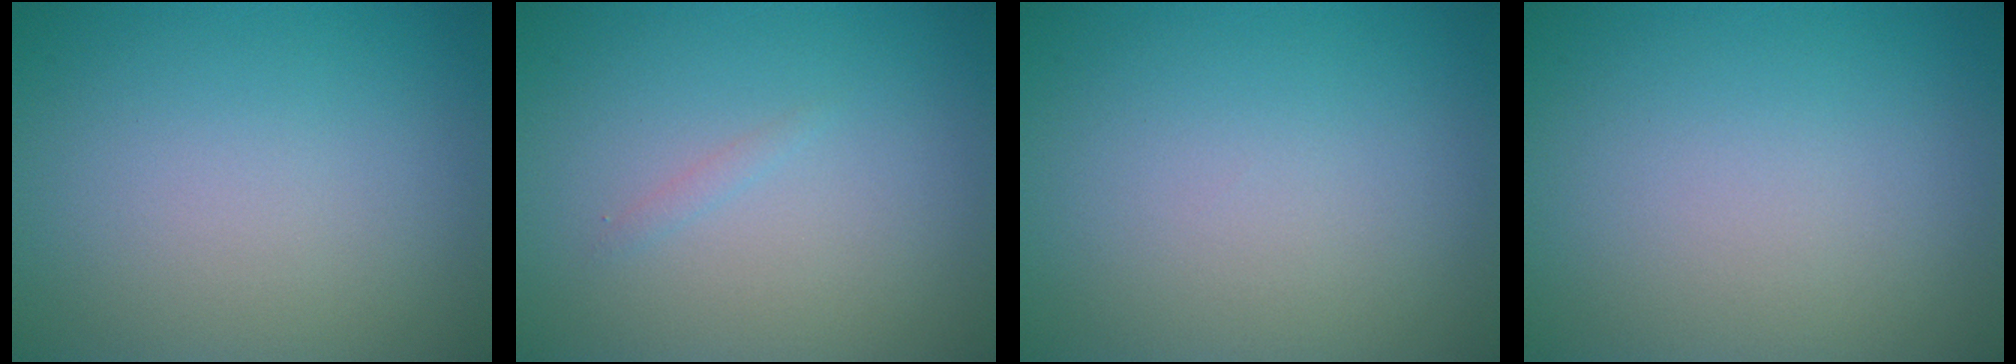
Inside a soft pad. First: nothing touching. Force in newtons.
{"total": 0.6, "press": 0.6, "slide": 0.0}
{"total": 0.0}
{"total": 0.0}